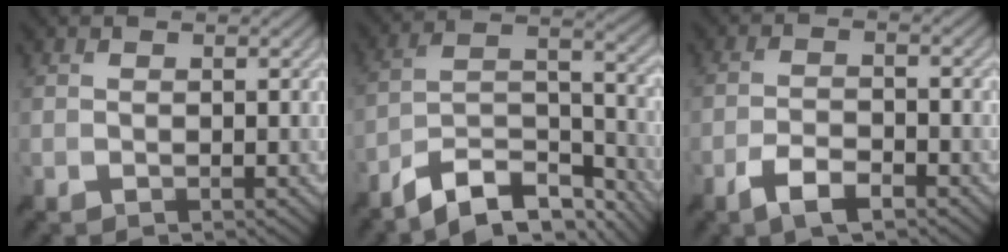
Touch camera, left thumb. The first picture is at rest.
{"total": 12.0, "force": [-9.6, 3.2, 6.4], "torque": [-0.113, 0.005, -0.180]}
{"total": 4.6, "force": [-3.1, 1.3, 3.1], "torque": [-0.064, -0.003, -0.061]}